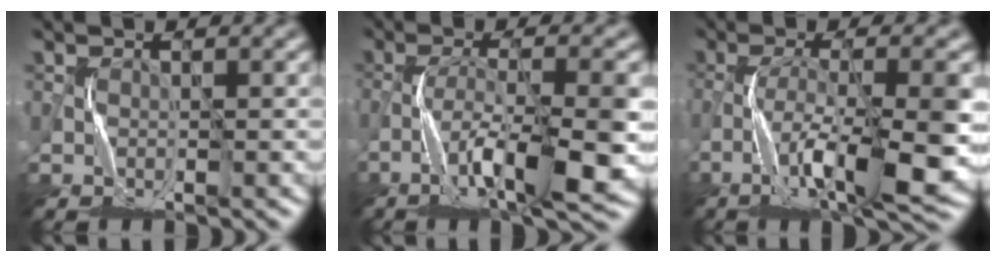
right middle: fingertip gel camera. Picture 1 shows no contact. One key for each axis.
{"total": 8.6, "fx": -4.1, "fy": 1.7, "fz": 7.4, "tx": -0.130, "ty": 0.003, "tz": -0.072}
{"total": 9.9, "fx": -4.3, "fy": 2.0, "fz": 8.7, "tx": -0.152, "ty": -0.001, "tz": -0.073}